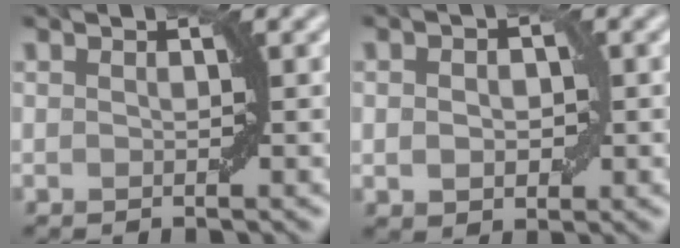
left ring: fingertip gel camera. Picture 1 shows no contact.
{"total": 2.6, "force": [0.0, 1.8, 1.9], "torque": [-0.026, 0.002, 0.001]}